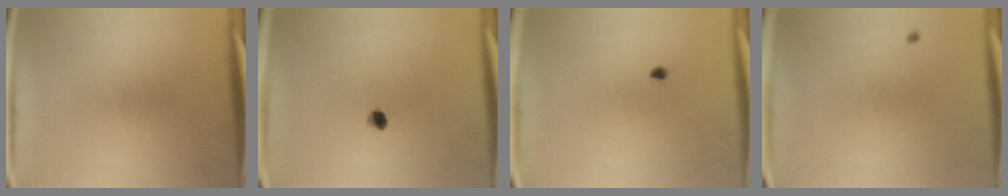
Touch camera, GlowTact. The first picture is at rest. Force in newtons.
{"total": 1.9}
{"total": 0.7}
{"total": 0.6}